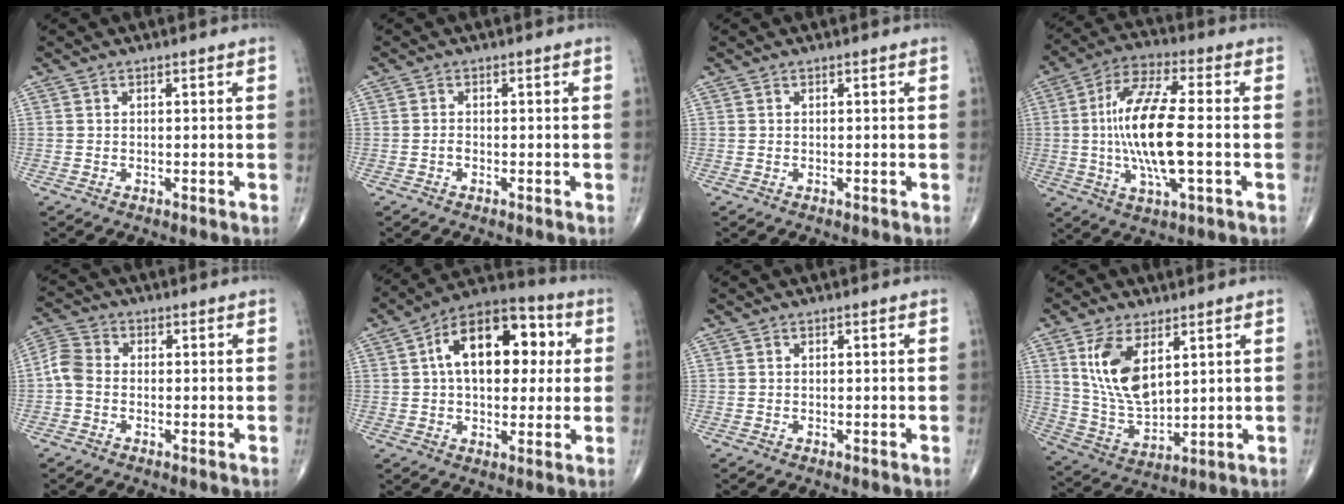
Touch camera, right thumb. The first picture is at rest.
{"total": 0.8, "force": [-0.4, 0.5, 0.6], "torque": [-0.009, 0.004, -0.008]}
{"total": 0.0}
{"total": 16.8, "force": [-1.1, 5.2, 15.9], "torque": [-0.316, 0.012, -0.021]}
{"total": 4.7, "force": [-0.8, 3.5, 3.0], "torque": [-0.061, 0.012, -0.030]}
{"total": 18.3, "force": [3.7, 10.6, 14.5], "torque": [-0.186, 0.024, 0.049]}
{"total": 0.0}
{"total": 12.6, "force": [4.8, 6.4, 9.7], "torque": [-0.180, -0.023, 0.108]}